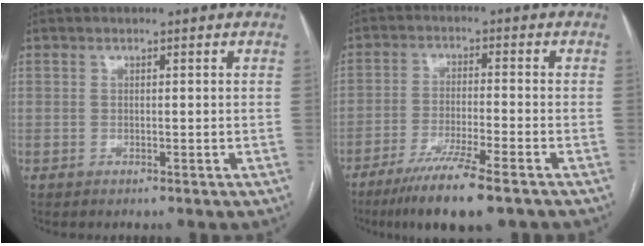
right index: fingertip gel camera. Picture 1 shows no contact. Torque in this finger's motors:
{"motor_torque": [0.33, -0.39, 0.61, 0.15]}